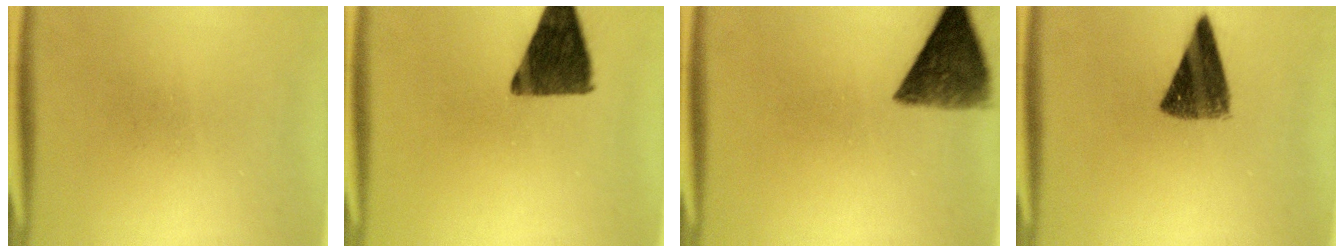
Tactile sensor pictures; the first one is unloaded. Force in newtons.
{"total": 12.3}
{"total": 9.3}
{"total": 9.6}